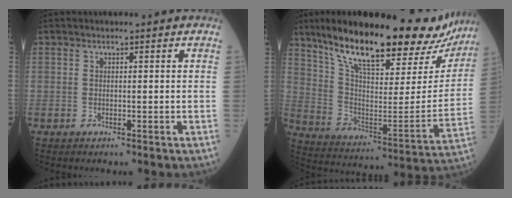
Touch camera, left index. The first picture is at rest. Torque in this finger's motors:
{"motor_torque": [0.56, -0.85, 0.82, 0.21]}